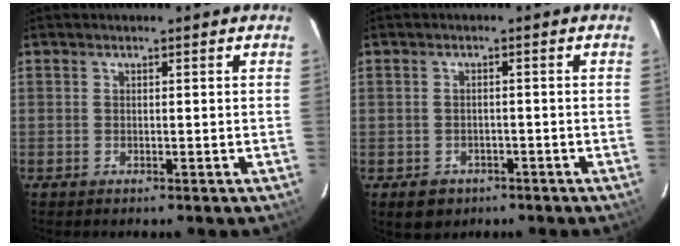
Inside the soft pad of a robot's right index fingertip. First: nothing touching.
{"total": 4.1, "force": [-2.2, 3.3, 1.0], "torque": [-0.023, 0.005, -0.024]}